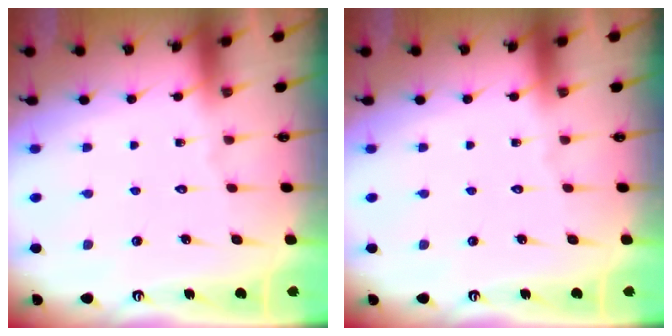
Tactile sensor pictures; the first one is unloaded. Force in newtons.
{"total": 0.0}